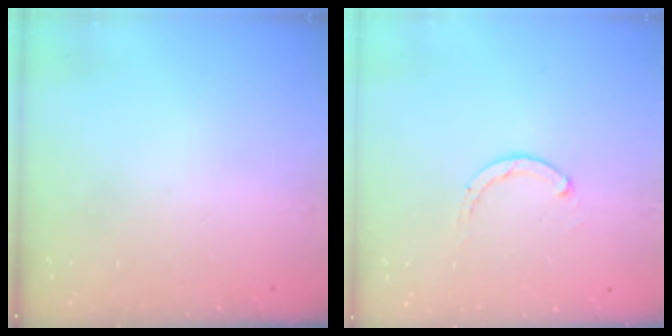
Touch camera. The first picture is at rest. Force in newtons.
{"total": 1.8, "press": 1.7, "slide": 0.5}